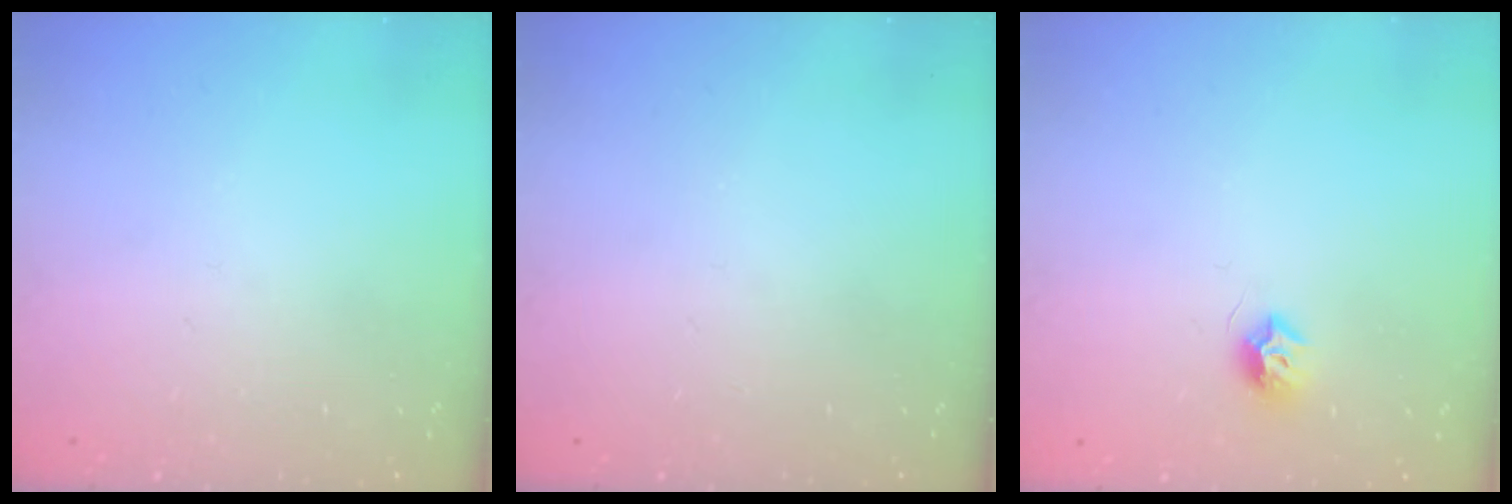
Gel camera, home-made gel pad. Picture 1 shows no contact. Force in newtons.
{"total": 0.0}
{"total": 7.4, "press": 7.4, "slide": 0.1}